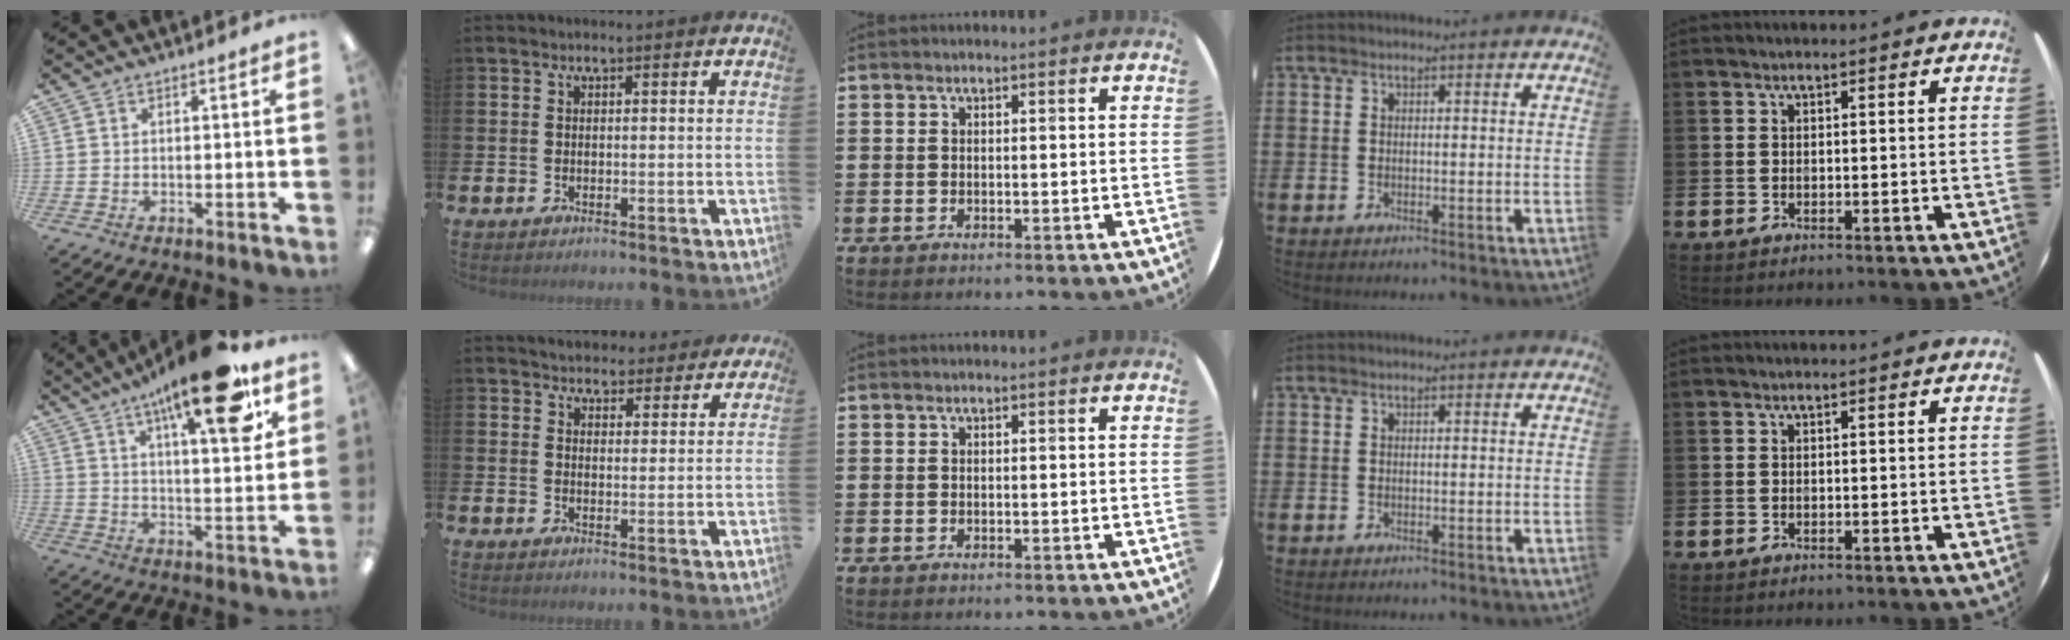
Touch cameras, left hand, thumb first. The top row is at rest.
{"thumb": {"total": 19.0, "force": [11.7, 5.2, 14.0], "torque": [-0.202, -0.058, 0.175]}, "index": {"total": 4.0, "force": [3.8, 1.3, -0.2], "torque": [-0.001, -0.028, 0.066]}}